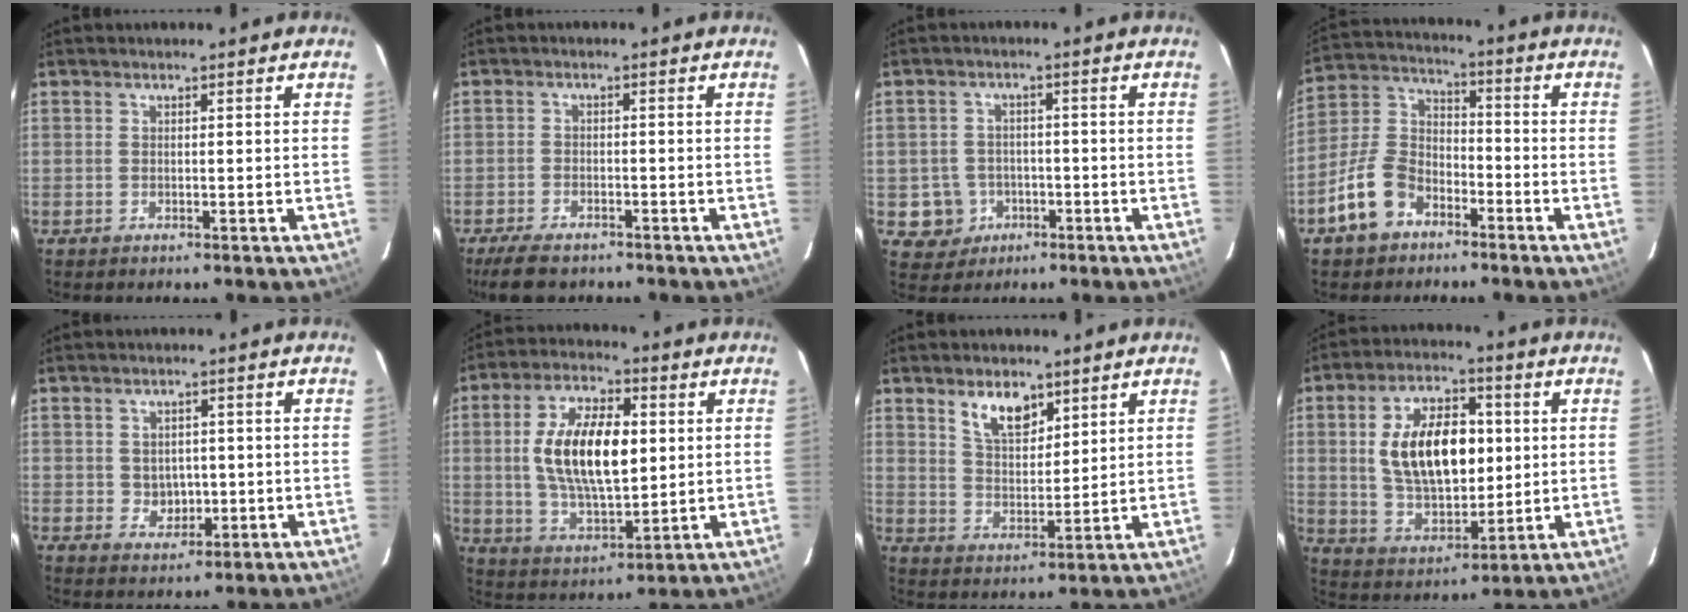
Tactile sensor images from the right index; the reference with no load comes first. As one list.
[{"total": 7.1, "force": [-5.7, 2.6, 3.3], "torque": [-0.088, -0.014, -0.099]}, {"total": 6.0, "force": [-2.1, 5.6, 0.7], "torque": [-0.029, 0.019, -0.023]}, {"total": 11.1, "force": [-6.6, 7.1, 5.5], "torque": [-0.125, 0.029, -0.118]}, {"total": 3.9, "force": [-0.2, 3.5, 1.6], "torque": [-0.030, 0.006, 0.007]}, {"total": 15.4, "force": [1.9, 7.1, 13.6], "torque": [-0.258, 0.007, 0.040]}, {"total": 7.5, "force": [4.8, 3.6, 4.5], "torque": [-0.075, 0.005, 0.093]}, {"total": 16.4, "force": [2.3, 9.2, 13.4], "torque": [-0.242, 0.015, 0.054]}]